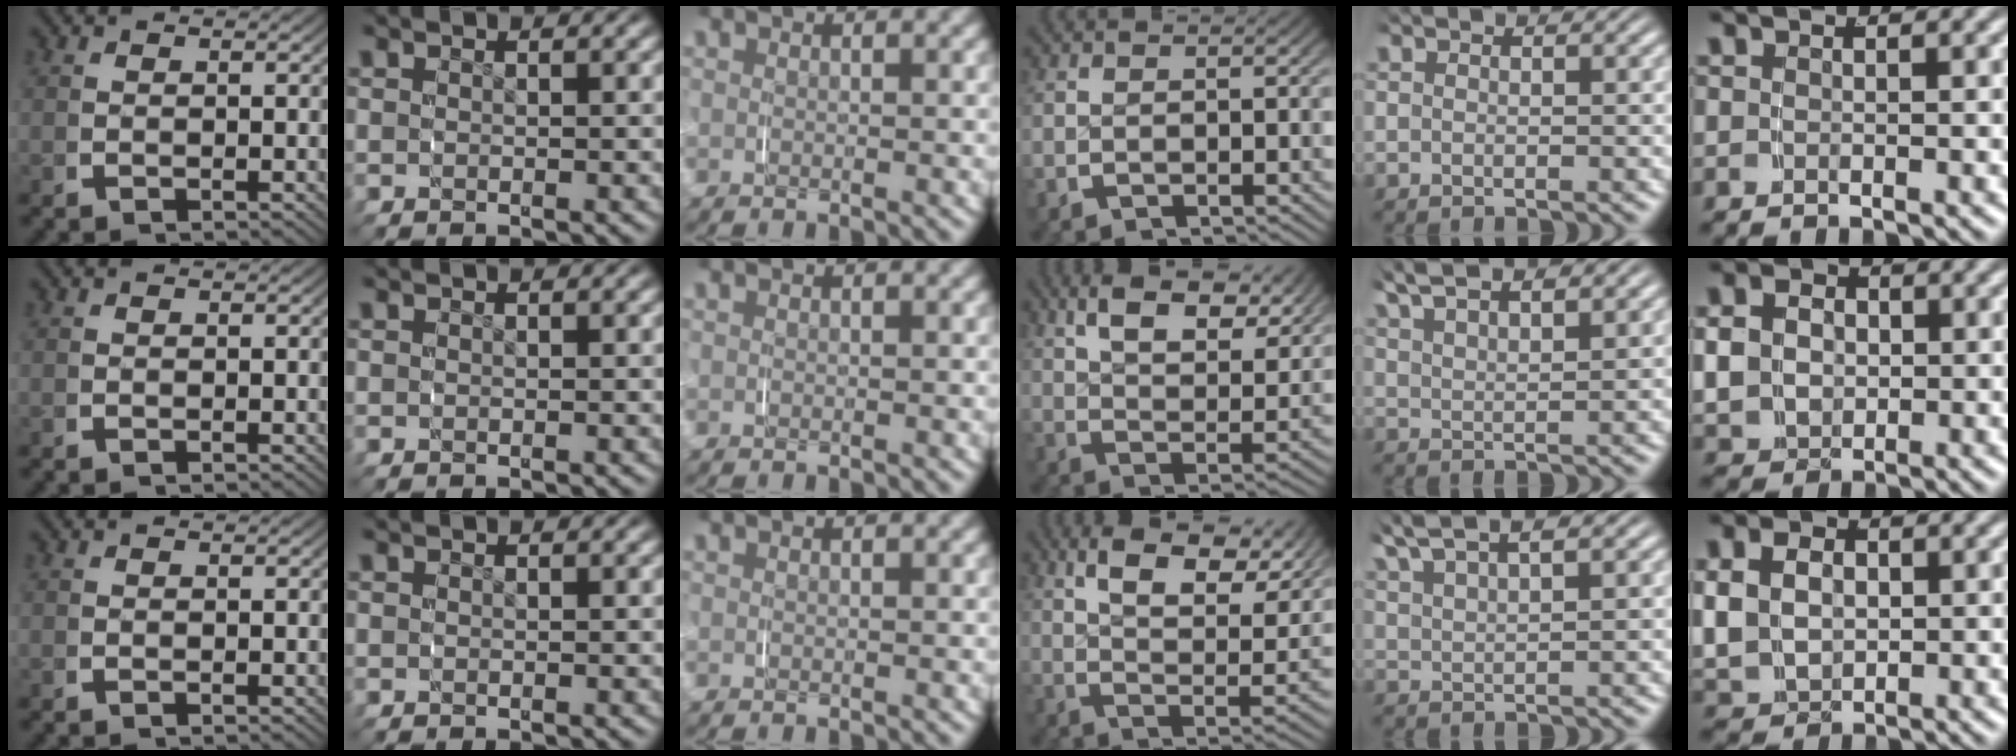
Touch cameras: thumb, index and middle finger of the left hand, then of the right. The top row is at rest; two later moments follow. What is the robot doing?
{"motion": "grasp_and_lifting", "object": "shorts"}